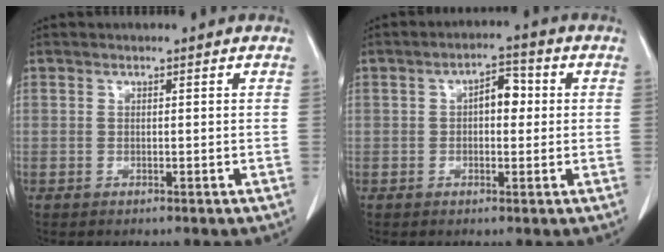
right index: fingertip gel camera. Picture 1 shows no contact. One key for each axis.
{"total": 4.5, "fx": 0.5, "fy": 2.3, "fz": 3.9, "tx": -0.058, "ty": 0.018, "tz": 0.005}